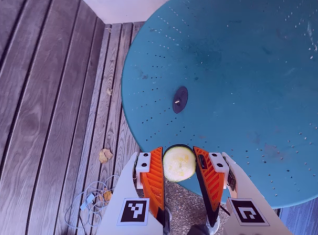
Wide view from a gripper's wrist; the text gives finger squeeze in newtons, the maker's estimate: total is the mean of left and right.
{"total": 10.9, "left": 11.3, "right": 10.4}